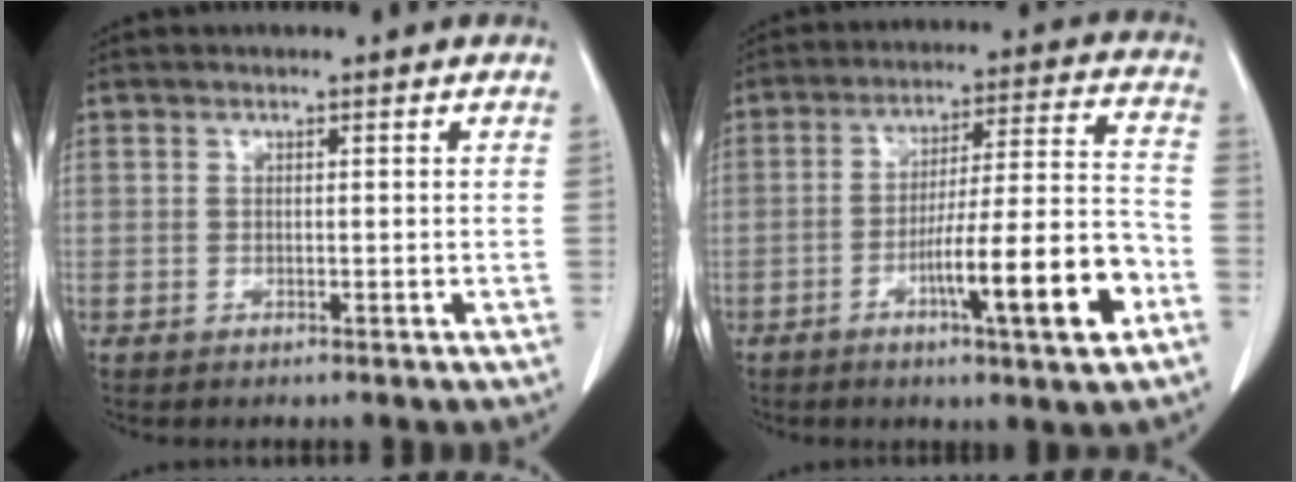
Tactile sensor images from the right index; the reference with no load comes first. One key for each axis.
{"total": 14.7, "fx": -6.1, "fy": 0.5, "fz": 13.4, "tx": -0.217, "ty": 0.003, "tz": -0.090}